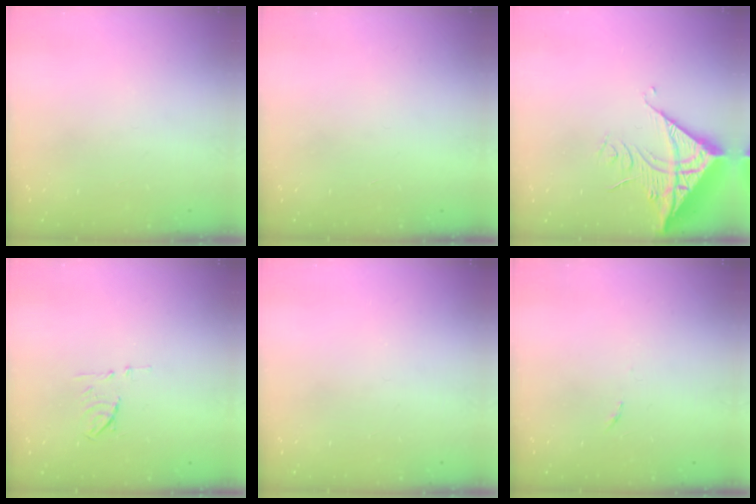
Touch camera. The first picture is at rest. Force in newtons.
{"total": 1.6, "press": 1.6, "slide": 0.1}
{"total": 15.7, "press": 15.6, "slide": 1.8}
{"total": 6.7, "press": 6.6, "slide": 0.9}
{"total": 0.0}
{"total": 2.6, "press": 2.6, "slide": 0.4}